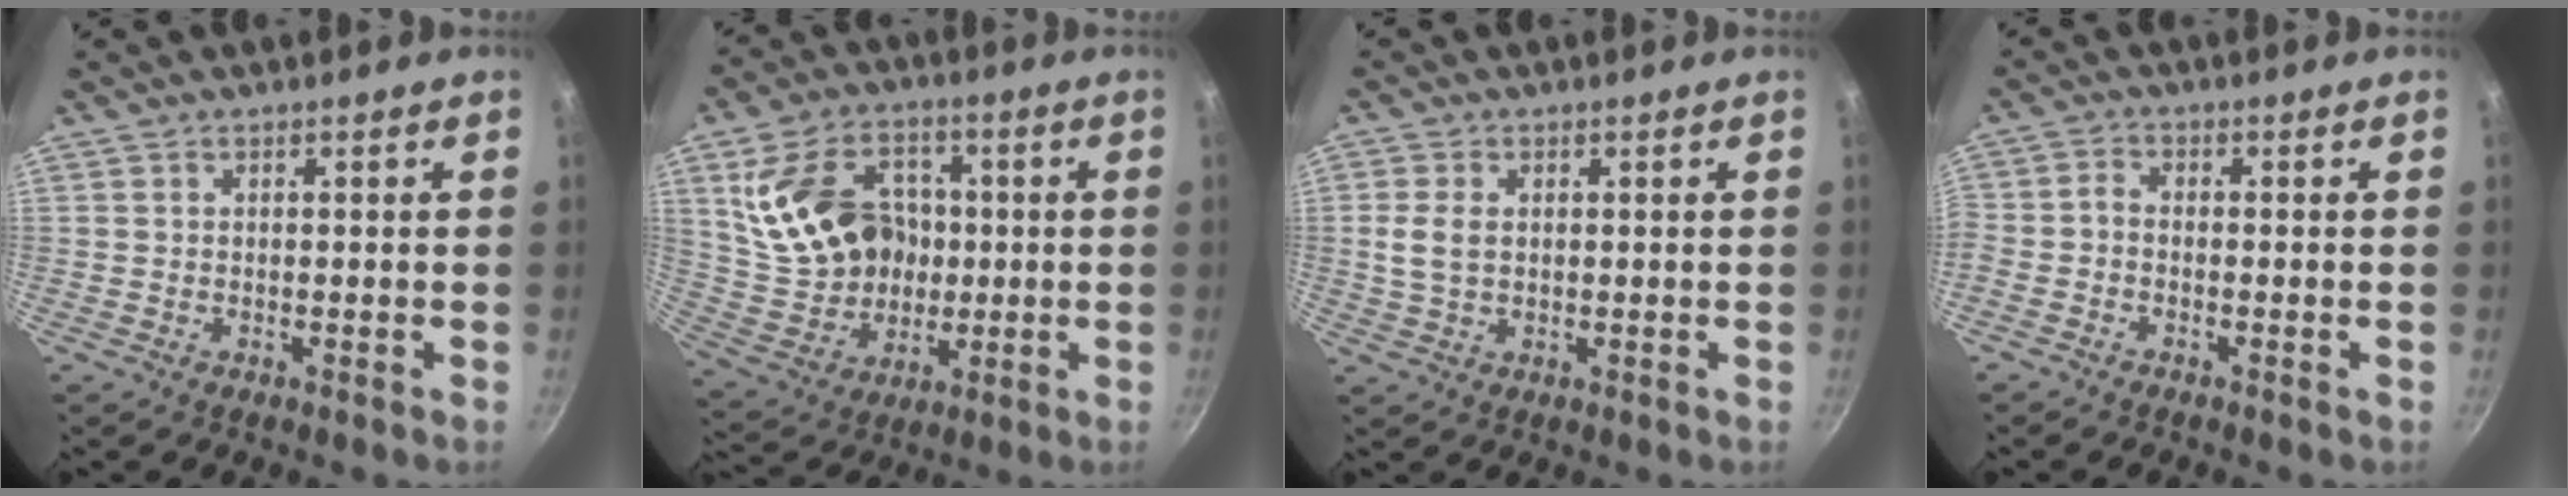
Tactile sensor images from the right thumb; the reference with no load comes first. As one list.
[{"total": 18.1, "force": [2.6, 14.1, 11.1], "torque": [-0.177, 0.010, 0.062]}, {"total": 4.5, "force": [0.6, 3.0, 3.4], "torque": [-0.069, 0.004, 0.012]}, {"total": 2.4, "force": [-1.4, 1.1, 1.6], "torque": [-0.047, 0.017, -0.039]}]